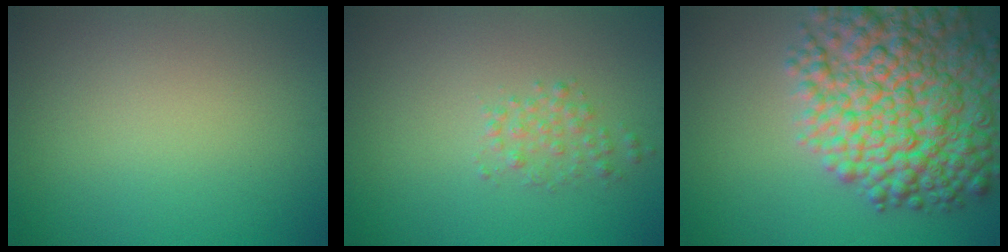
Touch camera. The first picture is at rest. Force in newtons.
{"total": 1.6, "press": 1.6, "slide": 0.0}
{"total": 12.3, "press": 12.3, "slide": 0.5}